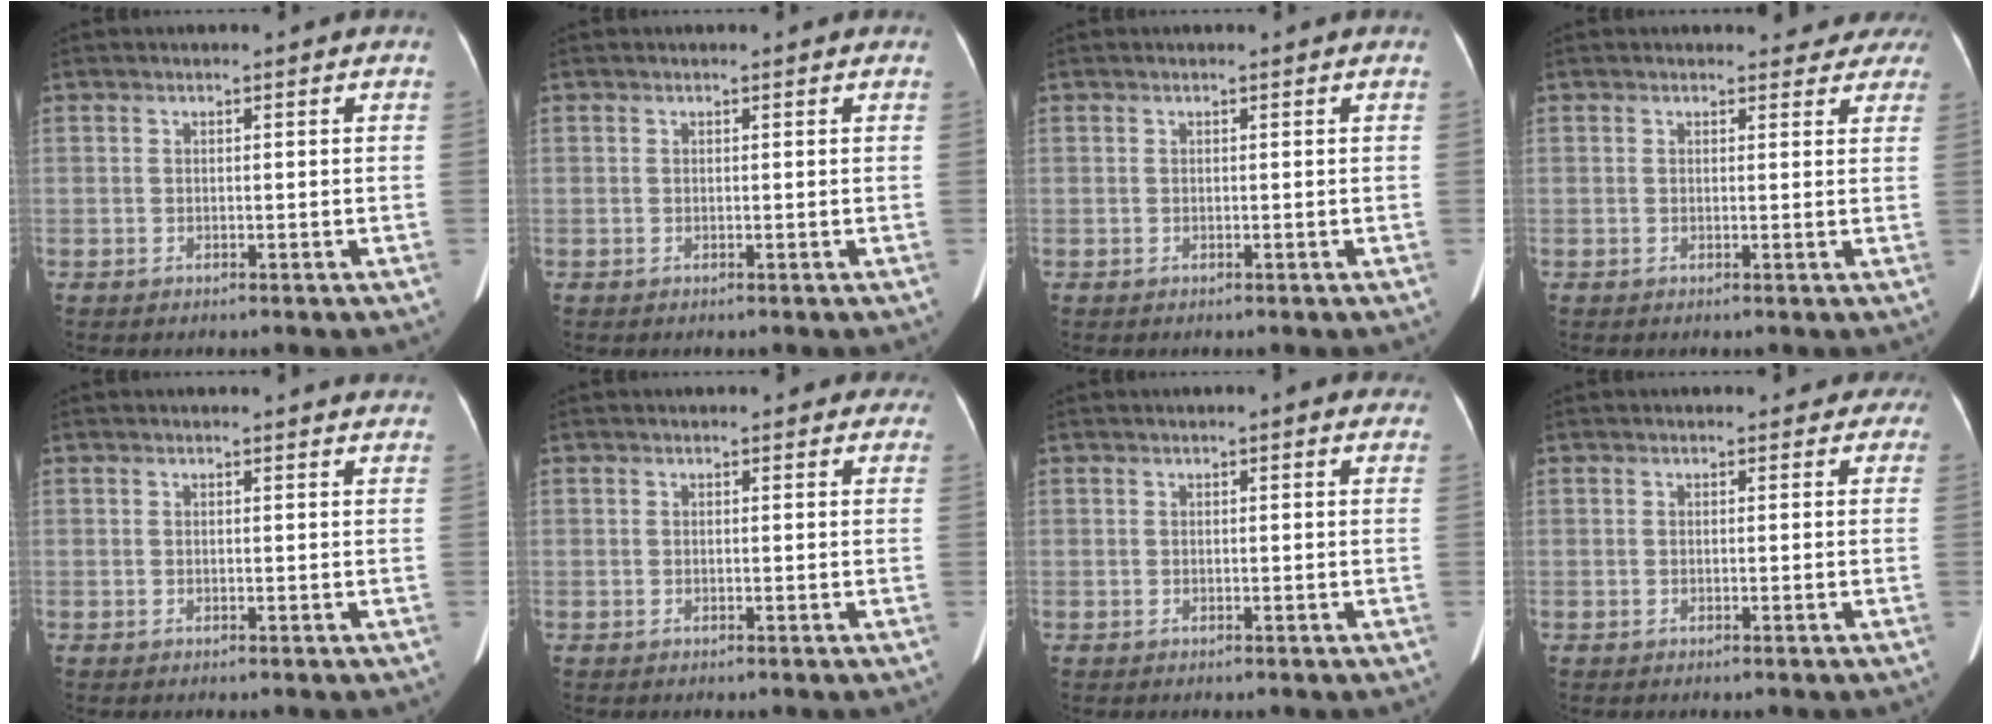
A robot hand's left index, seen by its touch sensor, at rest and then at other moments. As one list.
[{"total": 0.7, "force": [0.6, 0.2, 0.2], "torque": [-0.007, 0.003, 0.004]}, {"total": 0.0}, {"total": 5.6, "force": [5.1, 2.4, 0.4], "torque": [0.022, -0.004, 0.033]}, {"total": 3.2, "force": [3.1, 0.4, 0.4], "torque": [-0.009, -0.003, 0.017]}, {"total": 3.4, "force": [2.9, 1.7, 0.9], "torque": [0.006, 0.004, 0.017]}, {"total": 1.8, "force": [1.2, 0.5, 1.2], "torque": [-0.006, 0.009, 0.009]}, {"total": 3.2, "force": [2.5, 2.0, 0.1], "torque": [0.018, -0.004, 0.006]}]